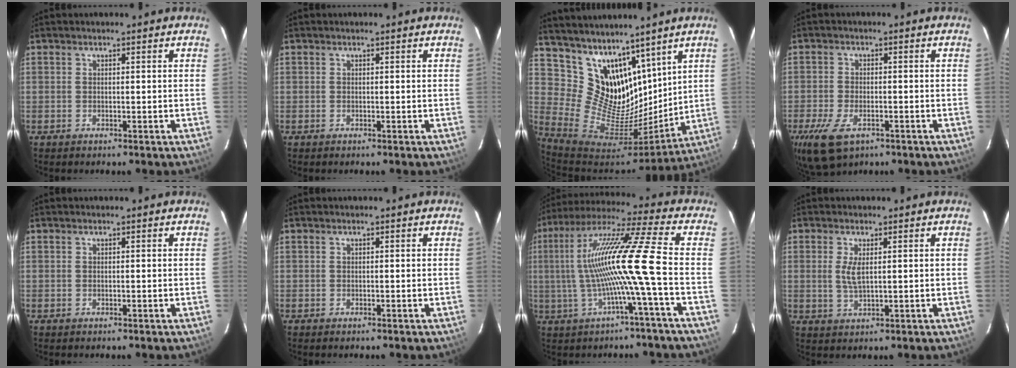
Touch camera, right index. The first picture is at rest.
{"total": 0.0}
{"total": 17.0, "force": [12.8, 9.7, 5.7], "torque": [-0.117, -0.010, 0.261]}
{"total": 9.7, "force": [-5.2, 5.1, 6.4], "torque": [-0.156, -0.028, -0.092]}
{"total": 0.0}
{"total": 0.0}
{"total": 14.9, "force": [-2.3, -2.4, 14.5], "torque": [-0.266, 0.003, -0.040]}
{"total": 3.3, "force": [0.7, 1.1, 3.1], "torque": [-0.061, -0.005, 0.013]}